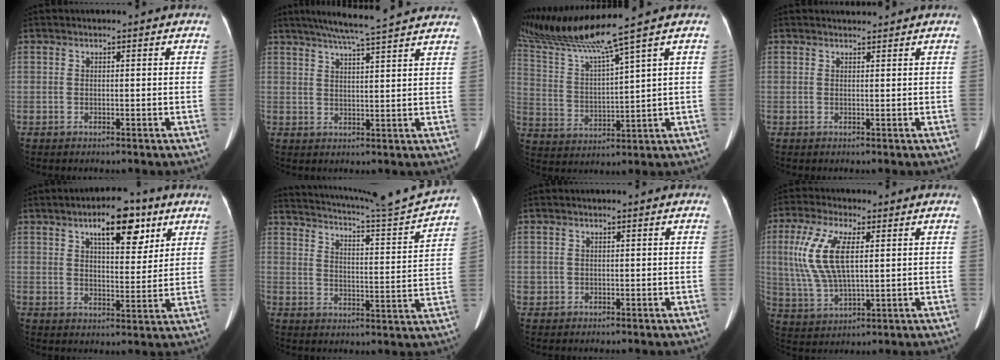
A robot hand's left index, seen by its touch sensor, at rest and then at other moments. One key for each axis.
{"total": 14.0, "fx": 12.2, "fy": -0.1, "fz": 6.9, "tx": -0.116, "ty": 0.030, "tz": 0.156}
{"total": 12.1, "fx": 10.0, "fy": -3.3, "fz": 6.0, "tx": -0.122, "ty": -0.010, "tz": 0.198}
{"total": 1.1, "fx": 1.1, "fy": 0.1, "fz": -0.1, "tx": -0.009, "ty": 0.010, "tz": 0.021}
{"total": 9.6, "fx": 5.2, "fy": 3.6, "fz": 7.2, "tx": -0.107, "ty": 0.014, "tz": 0.081}
{"total": 15.9, "fx": 15.0, "fy": -1.6, "fz": 5.0, "tx": -0.098, "ty": -0.046, "tz": 0.208}
{"total": 0.9, "fx": 0.0, "fy": 0.9, "fz": 0.1, "tx": 0.004, "ty": 0.006, "tz": 0.000}
{"total": 10.5, "fx": 2.5, "fy": 3.5, "fz": 9.6, "tx": -0.227, "ty": 0.009, "tz": 0.053}